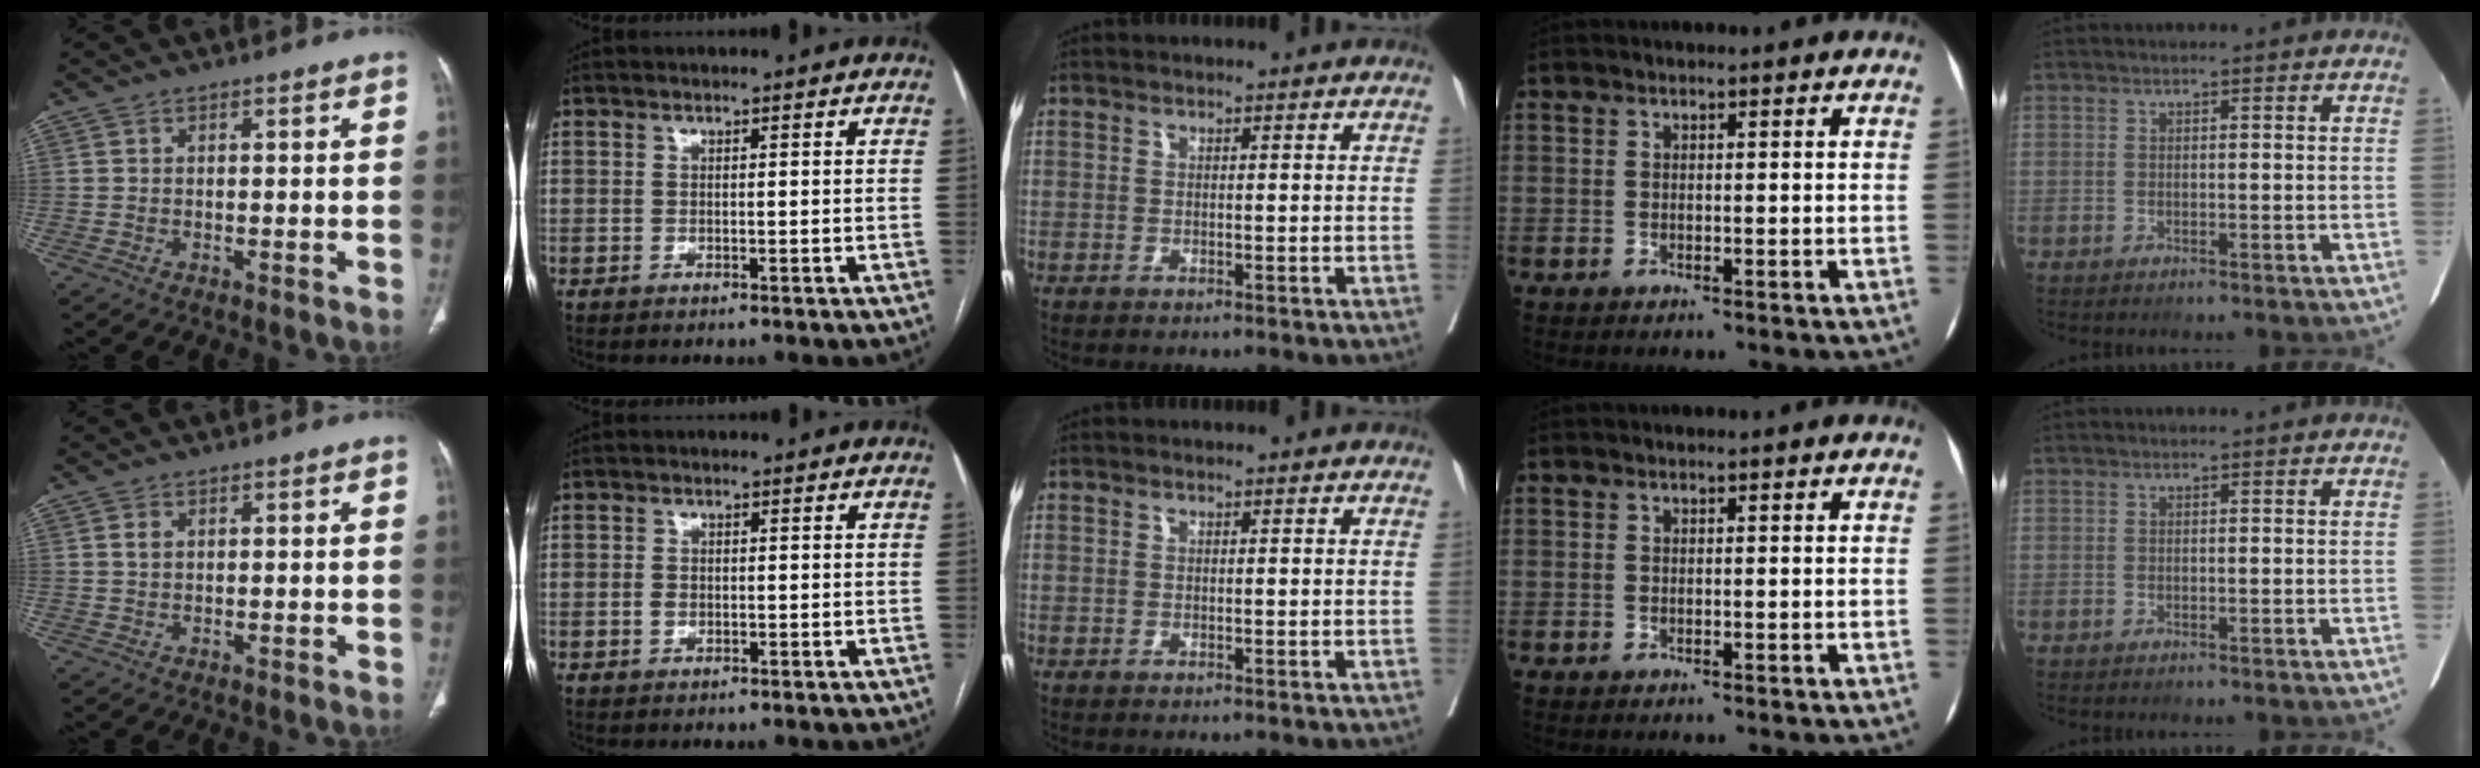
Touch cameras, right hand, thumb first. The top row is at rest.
{"thumb": {"total": 1.2, "force": [0.4, 0.8, 0.8], "torque": [-0.015, 0.000, 0.009]}, "index": {"total": 1.1, "force": [-0.2, 0.8, 0.7], "torque": [-0.012, 0.002, -0.001]}}